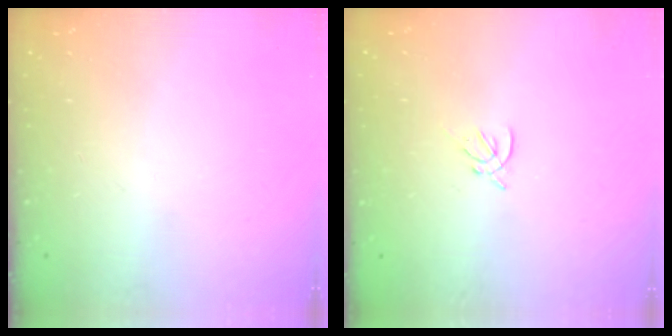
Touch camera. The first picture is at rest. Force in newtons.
{"total": 2.2, "press": 2.1, "slide": 0.6}